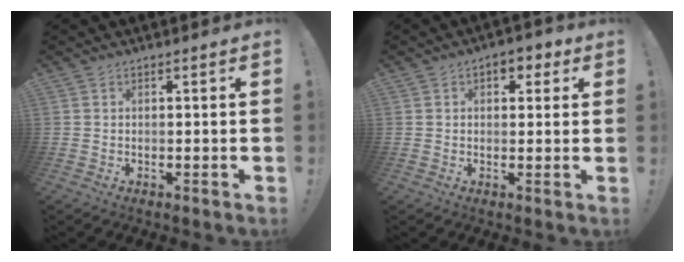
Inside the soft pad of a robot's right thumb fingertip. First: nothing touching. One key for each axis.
{"total": 4.4, "fx": 1.7, "fy": 3.0, "fz": 2.8, "tx": -0.018, "ty": -0.004, "tz": 0.023}